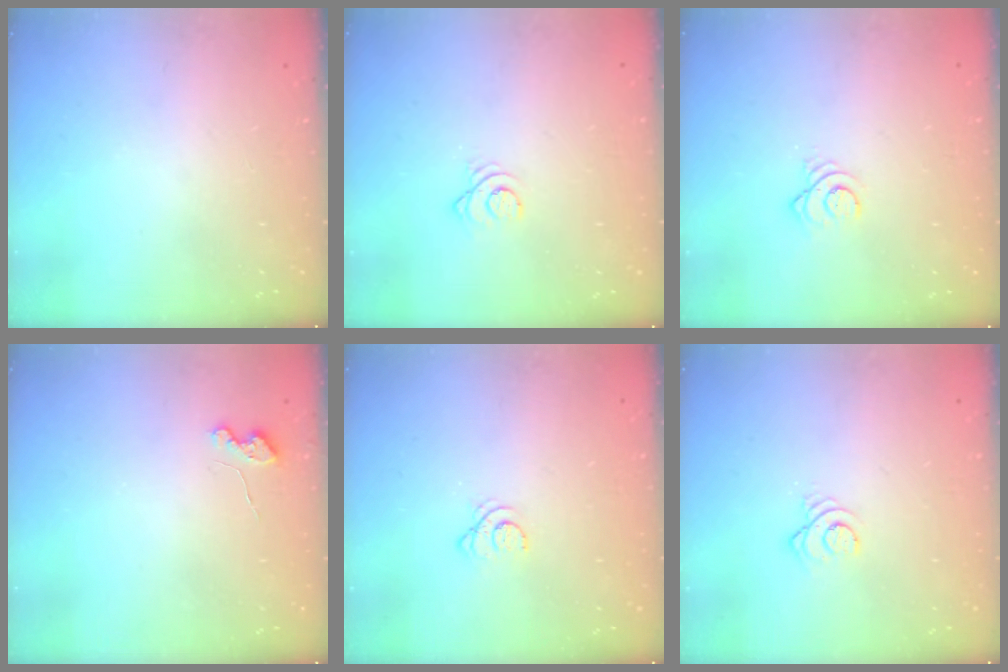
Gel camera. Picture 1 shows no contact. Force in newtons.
{"total": 2.6, "press": 2.6, "slide": 0.3}
{"total": 3.2, "press": 3.2, "slide": 0.1}
{"total": 3.6, "press": 3.6, "slide": 0.5}
{"total": 2.4, "press": 2.4, "slide": 0.3}
{"total": 3.3, "press": 3.3, "slide": 0.2}